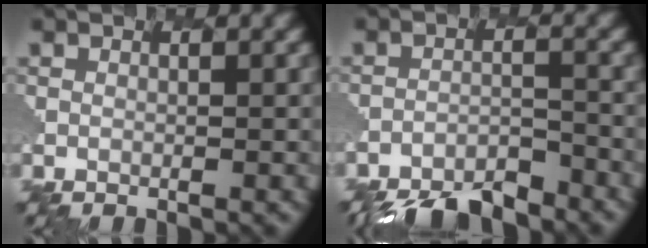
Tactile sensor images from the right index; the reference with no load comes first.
{"total": 7.7, "force": [-7.3, 1.5, 1.8], "torque": [-0.043, -0.017, -0.111]}